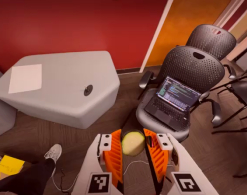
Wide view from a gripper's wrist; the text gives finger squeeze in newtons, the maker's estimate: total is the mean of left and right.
{"total": 10.8, "left": 11.7, "right": 9.8}